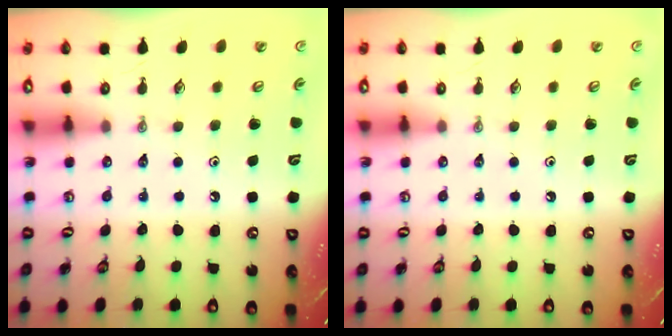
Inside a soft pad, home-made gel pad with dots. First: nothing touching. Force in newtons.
{"total": 0.0}